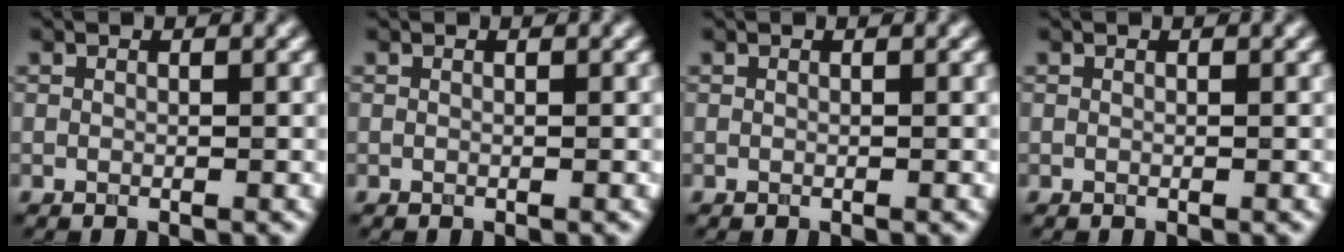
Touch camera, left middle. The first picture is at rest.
{"total": 0.0}
{"total": 0.0}
{"total": 0.0}